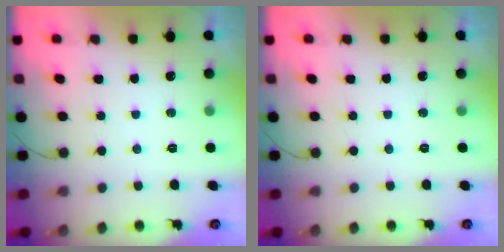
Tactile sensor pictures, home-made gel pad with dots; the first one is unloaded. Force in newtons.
{"total": 0.0}